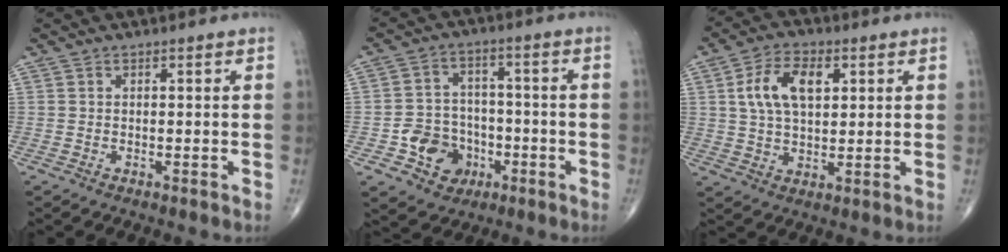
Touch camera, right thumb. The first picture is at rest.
{"total": 9.6, "force": [-3.6, 8.1, 3.8], "torque": [-0.026, 0.029, -0.056]}
{"total": 10.3, "force": [2.9, 5.9, 8.0], "torque": [-0.137, 0.002, 0.051]}